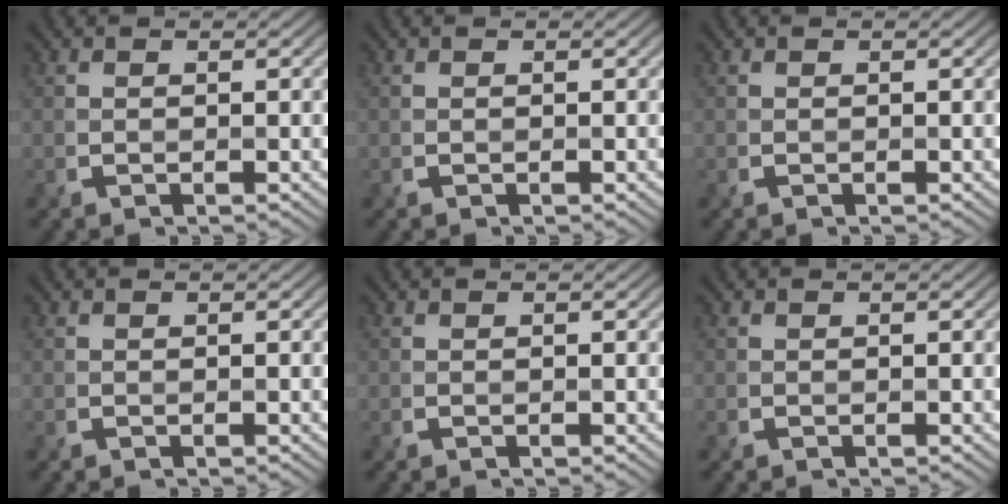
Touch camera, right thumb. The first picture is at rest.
{"total": 0.0}
{"total": 0.0}
{"total": 0.0}
{"total": 0.0}
{"total": 0.0}